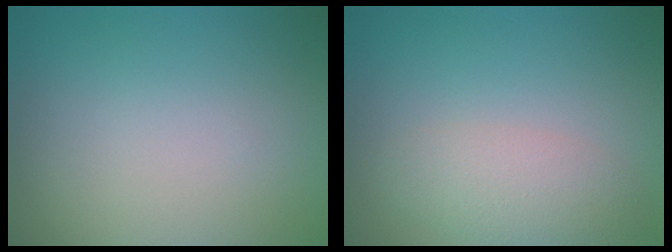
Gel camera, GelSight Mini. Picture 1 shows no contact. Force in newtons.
{"total": 2.7, "press": 2.7, "slide": 0.1}